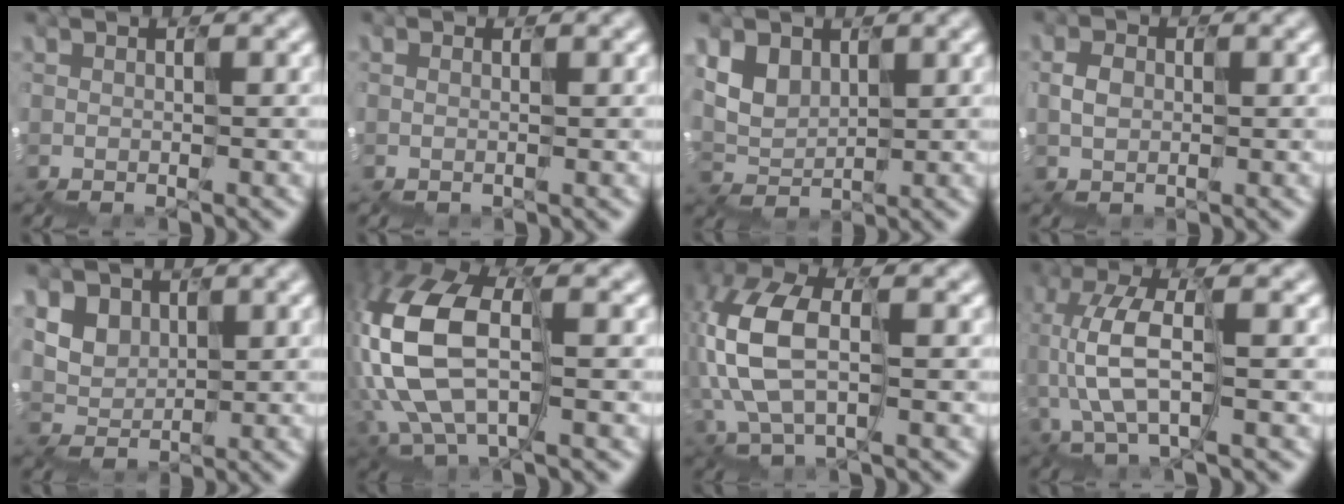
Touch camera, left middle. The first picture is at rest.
{"total": 0.9, "force": [0.0, -0.2, -0.8], "torque": [0.012, 0.002, -0.001]}
{"total": 2.5, "force": [1.9, 1.0, -1.4], "torque": [-0.007, -0.001, 0.034]}
{"total": 1.3, "force": [-0.5, 0.4, -1.1], "torque": [-0.010, 0.003, -0.012]}
{"total": 3.8, "force": [2.7, 2.5, -1.0], "torque": [-0.014, 0.015, 0.047]}
{"total": 6.8, "force": [-0.6, 3.8, 5.6], "torque": [-0.191, 0.002, -0.019]}
{"total": 4.9, "force": [0.2, 2.7, 4.1], "torque": [-0.147, 0.016, -0.008]}
{"total": 3.5, "force": [-1.3, 1.1, 3.1], "torque": [-0.117, 0.008, -0.035]}